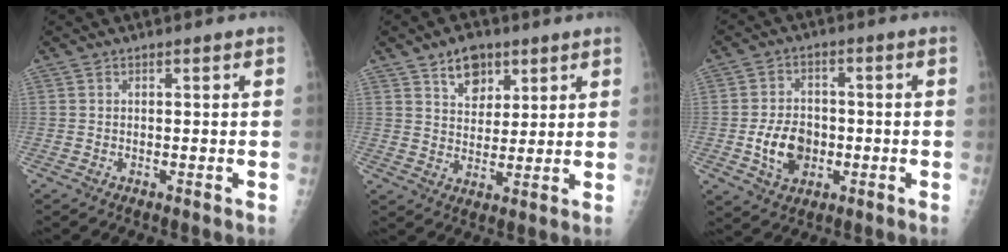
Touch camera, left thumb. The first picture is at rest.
{"total": 7.2, "force": [4.3, 4.6, 3.5], "torque": [-0.029, -0.025, 0.073]}
{"total": 8.8, "force": [-1.9, 6.6, 5.5], "torque": [-0.073, 0.010, -0.029]}